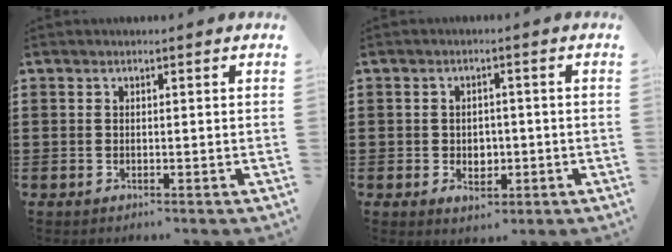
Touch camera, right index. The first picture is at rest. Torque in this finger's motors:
{"motor_torque": [-0.02, 0.10, 0.05, 0.00]}